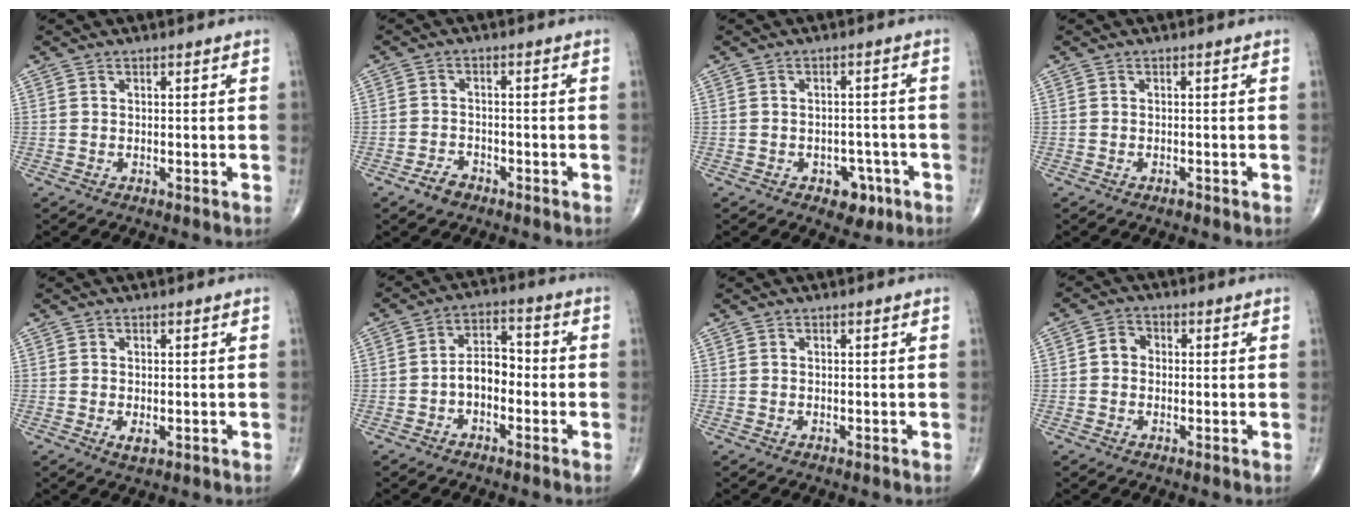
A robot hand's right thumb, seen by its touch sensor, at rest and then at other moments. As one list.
[{"total": 3.2, "force": [-2.3, 1.8, 1.2], "torque": [-0.018, 0.014, -0.039]}, {"total": 5.1, "force": [-2.6, 3.4, 2.7], "torque": [-0.007, 0.020, -0.031]}, {"total": 0.6, "force": [-0.5, 0.2, 0.3], "torque": [-0.003, 0.001, -0.011]}, {"total": 1.7, "force": [-0.4, 0.8, 1.4], "torque": [-0.023, -0.004, -0.006]}, {"total": 6.5, "force": [-1.8, 4.1, 4.7], "torque": [-0.058, 0.034, -0.043]}, {"total": 0.0}, {"total": 3.3, "force": [-0.1, 2.8, 1.7], "torque": [-0.013, 0.014, -0.011]}]